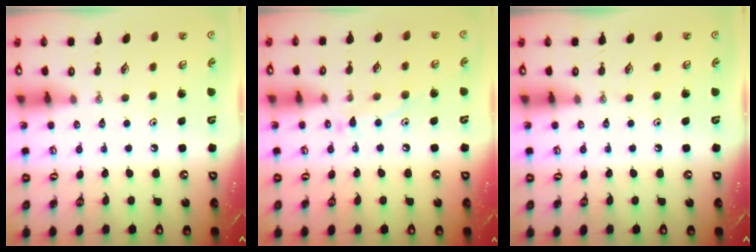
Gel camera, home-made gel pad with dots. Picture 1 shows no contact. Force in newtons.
{"total": 8.8, "press": 8.8, "slide": 0.6}
{"total": 0.0}